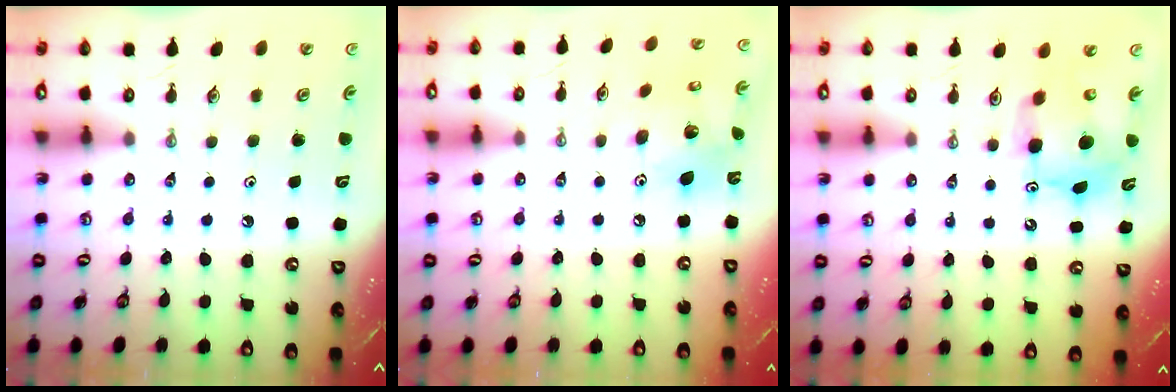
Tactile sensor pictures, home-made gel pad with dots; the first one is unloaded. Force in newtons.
{"total": 11.5, "press": 11.5, "slide": 0.7}
{"total": 10.2, "press": 10.2, "slide": 1.1}